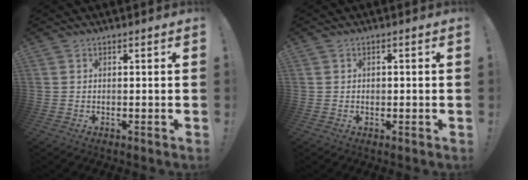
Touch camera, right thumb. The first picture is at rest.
{"total": 0.8, "force": [-0.3, 0.7, 0.1], "torque": [0.005, 0.001, -0.007]}